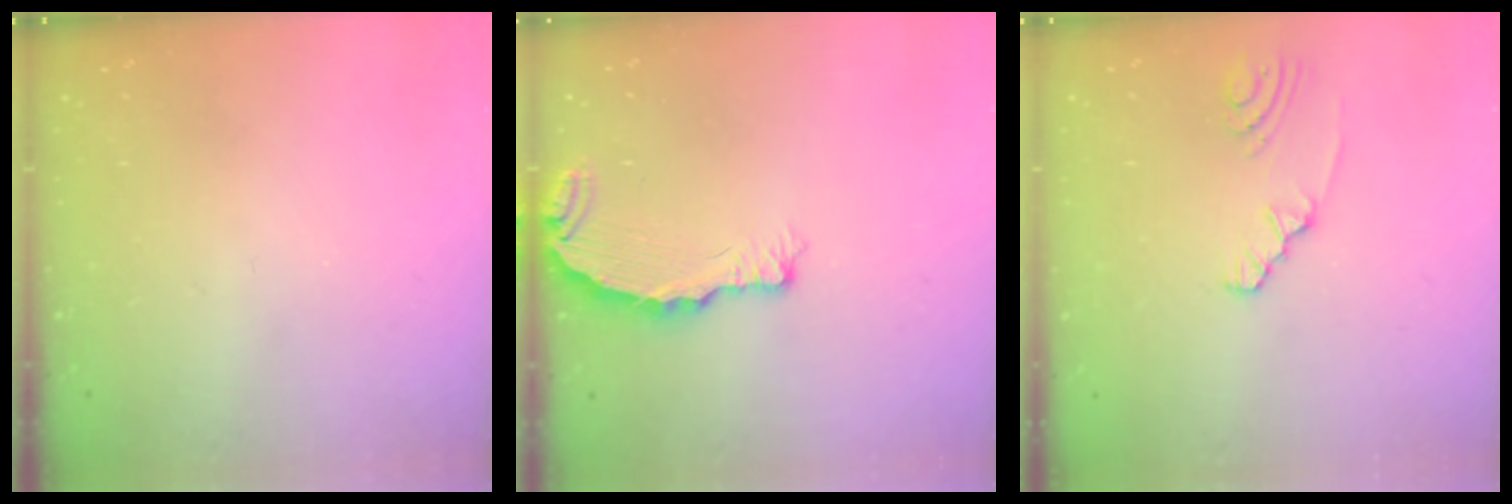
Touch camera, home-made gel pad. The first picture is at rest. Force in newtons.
{"total": 6.4, "press": 6.4, "slide": 0.2}
{"total": 1.2, "press": 1.2, "slide": 0.3}